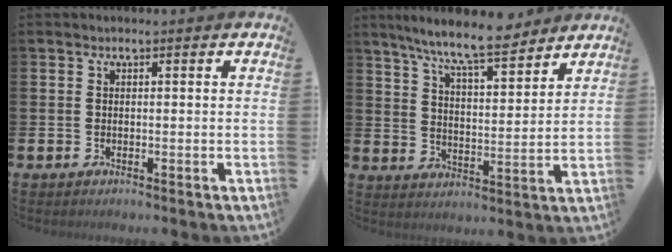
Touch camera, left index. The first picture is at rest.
{"total": 9.1, "force": [8.3, 1.0, 3.7], "torque": [-0.094, -0.041, 0.147]}